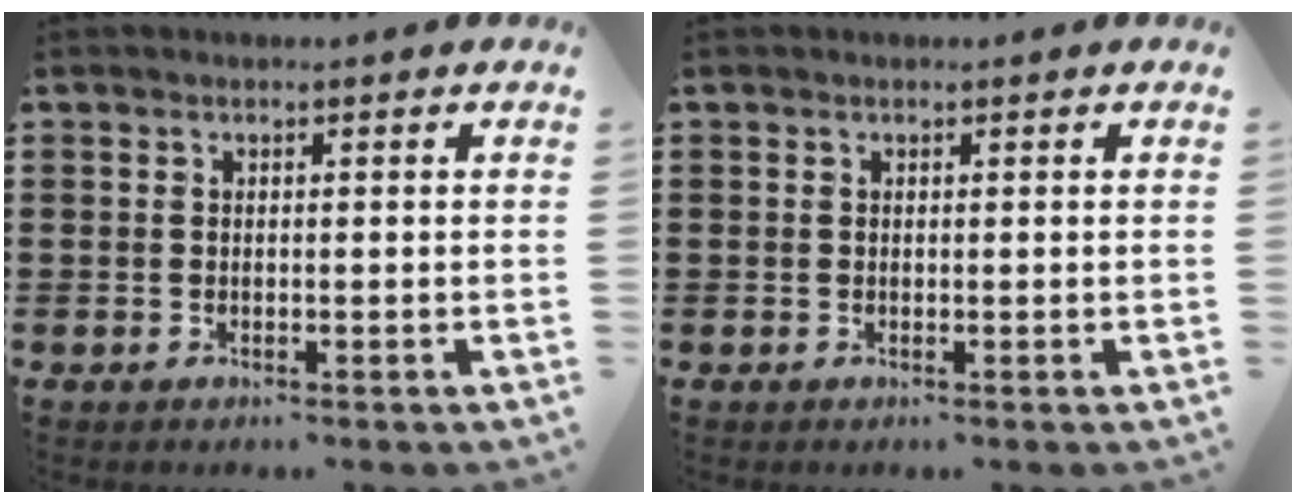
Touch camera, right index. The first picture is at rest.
{"total": 0.0}